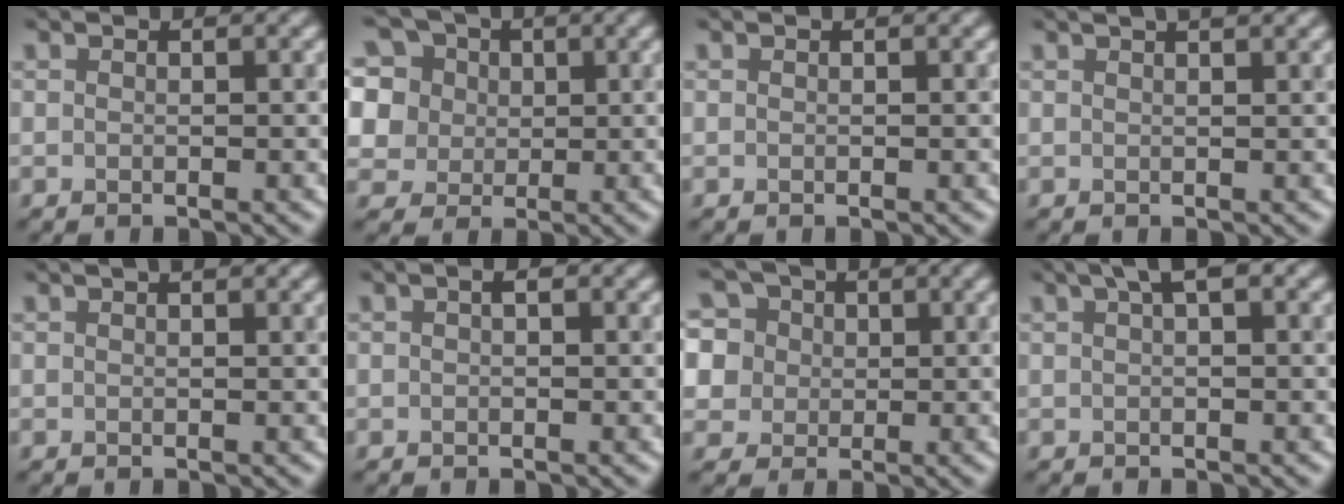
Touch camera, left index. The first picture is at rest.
{"total": 13.8, "force": [6.6, 10.2, 6.6], "torque": [-0.155, 0.050, 0.096]}
{"total": 0.0}
{"total": 4.4, "force": [2.8, 1.9, 2.9], "torque": [-0.007, 0.027, 0.006]}
{"total": 1.7, "force": [1.2, 0.5, 1.1], "torque": [-0.010, -0.001, 0.007]}
{"total": 0.6, "force": [0.2, 0.3, 0.6], "torque": [-0.010, 0.003, 0.002]}
{"total": 10.8, "force": [5.0, 8.3, 4.9], "torque": [-0.107, 0.040, 0.059]}
{"total": 2.2, "force": [1.1, 0.5, 1.8], "torque": [-0.024, 0.009, 0.019]}